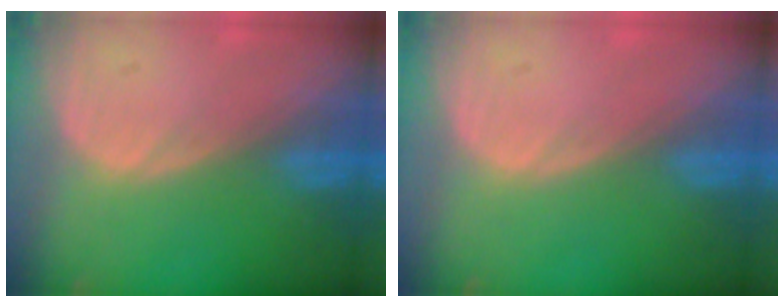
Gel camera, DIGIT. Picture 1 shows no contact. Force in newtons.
{"total": 0.0}